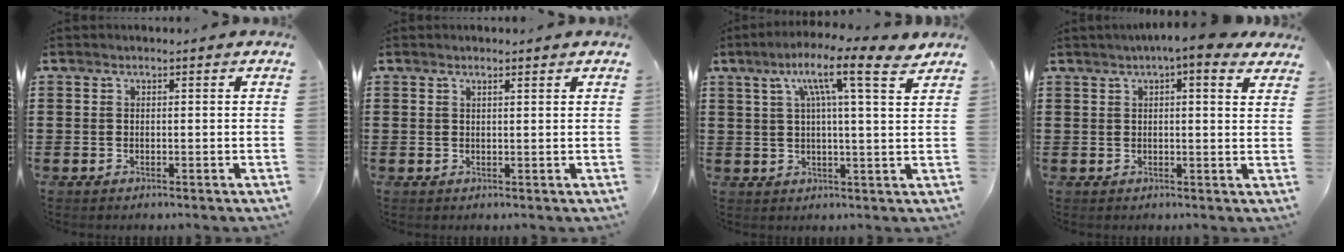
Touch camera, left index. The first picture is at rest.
{"total": 1.1, "force": [1.0, 0.0, 0.6], "torque": [-0.013, -0.001, 0.018]}
{"total": 10.2, "force": [5.8, 1.5, 8.2], "torque": [-0.147, -0.018, 0.088]}
{"total": 4.6, "force": [3.4, 0.3, 3.1], "torque": [-0.053, -0.007, 0.056]}